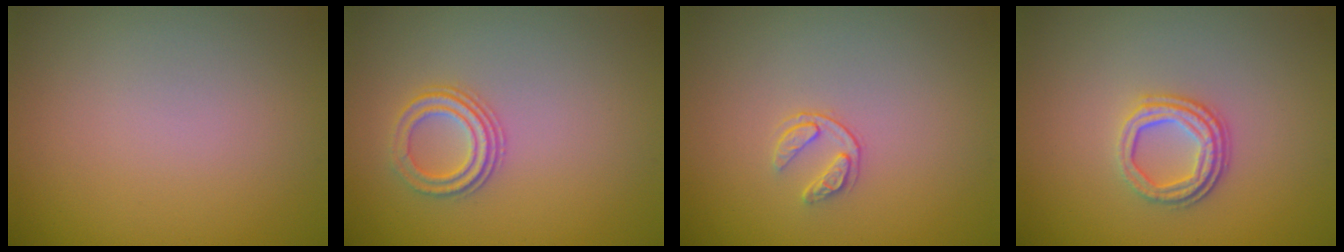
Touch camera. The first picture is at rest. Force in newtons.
{"total": 2.6, "press": 2.3, "slide": 1.2}
{"total": 1.6, "press": 1.0, "slide": 1.2}
{"total": 3.1, "press": 2.5, "slide": 1.9}